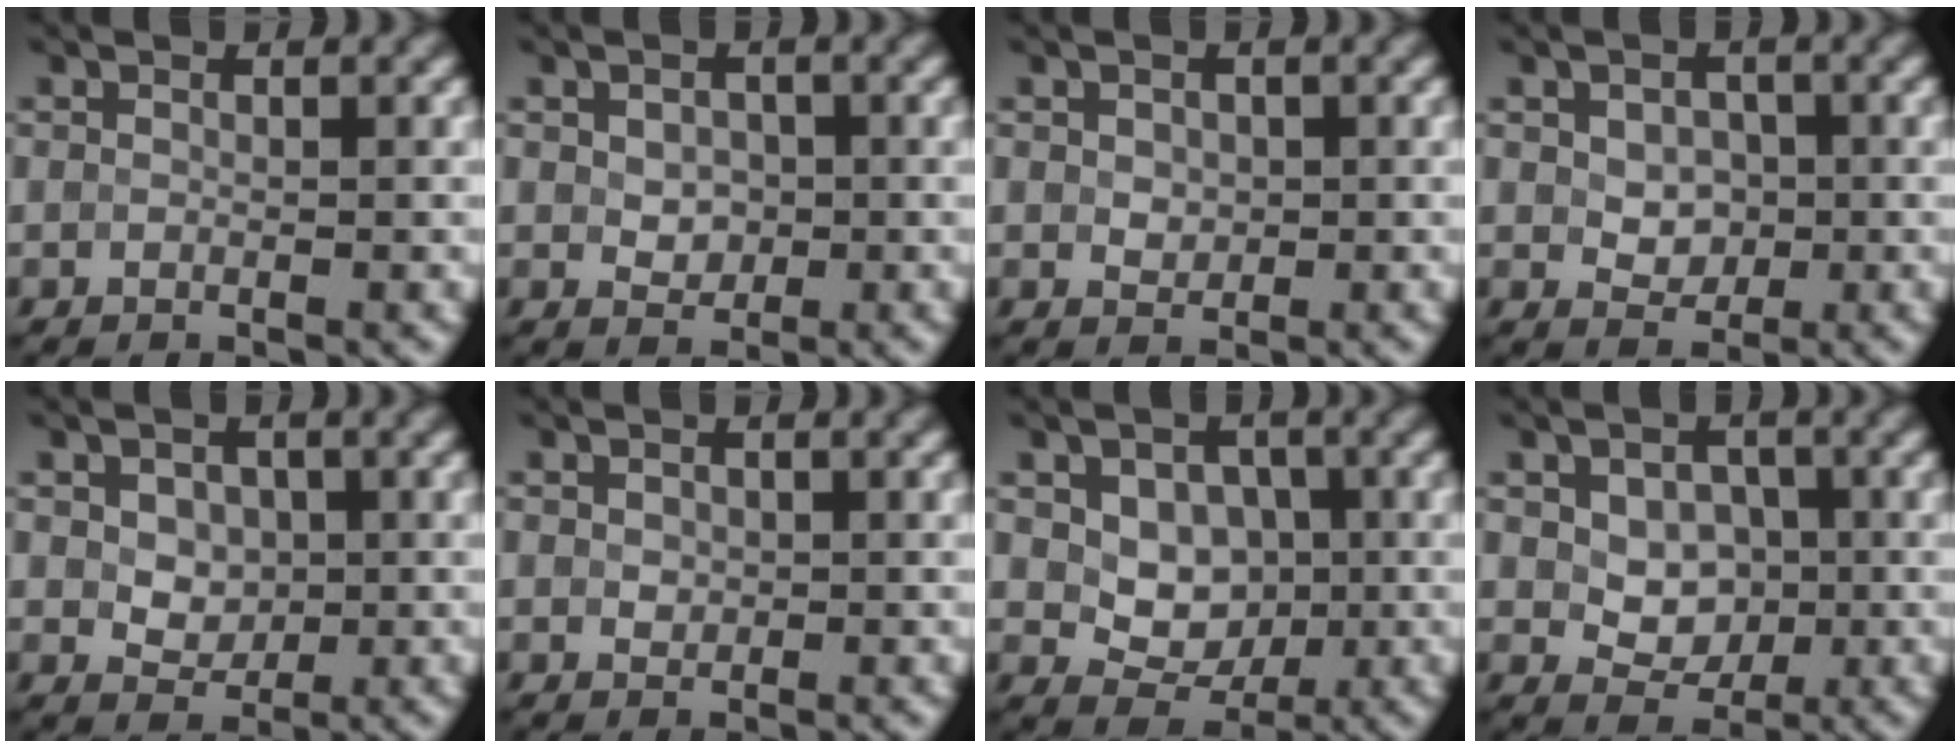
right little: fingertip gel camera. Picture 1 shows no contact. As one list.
[{"total": 2.2, "force": [0.1, 1.7, 1.4], "torque": [-0.026, -0.001, 0.003]}, {"total": 1.5, "force": [0.2, 1.2, 0.9], "torque": [-0.016, -0.002, 0.006]}, {"total": 2.9, "force": [0.2, 2.1, 1.9], "torque": [-0.035, -0.003, 0.003]}, {"total": 2.6, "force": [0.4, 2.0, 1.6], "torque": [-0.028, -0.003, 0.008]}, {"total": 1.0, "force": [0.2, 0.8, 0.5], "torque": [-0.010, -0.002, 0.005]}, {"total": 4.6, "force": [0.2, 3.5, 3.0], "torque": [-0.043, -0.006, 0.006]}, {"total": 3.8, "force": [0.2, 2.9, 2.5], "torque": [-0.040, -0.006, 0.005]}]